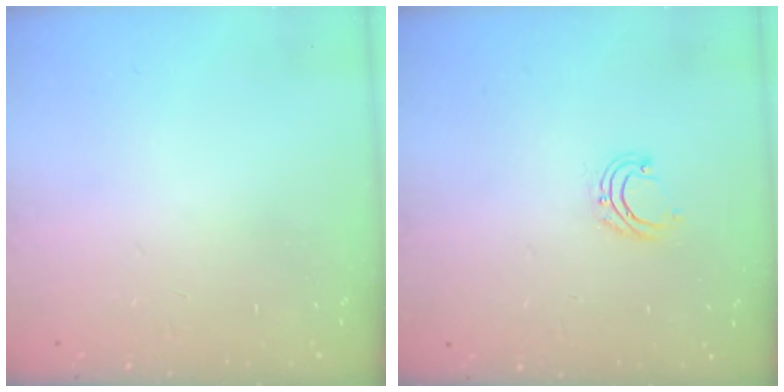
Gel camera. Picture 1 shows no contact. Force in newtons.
{"total": 4.6, "press": 4.5, "slide": 0.5}